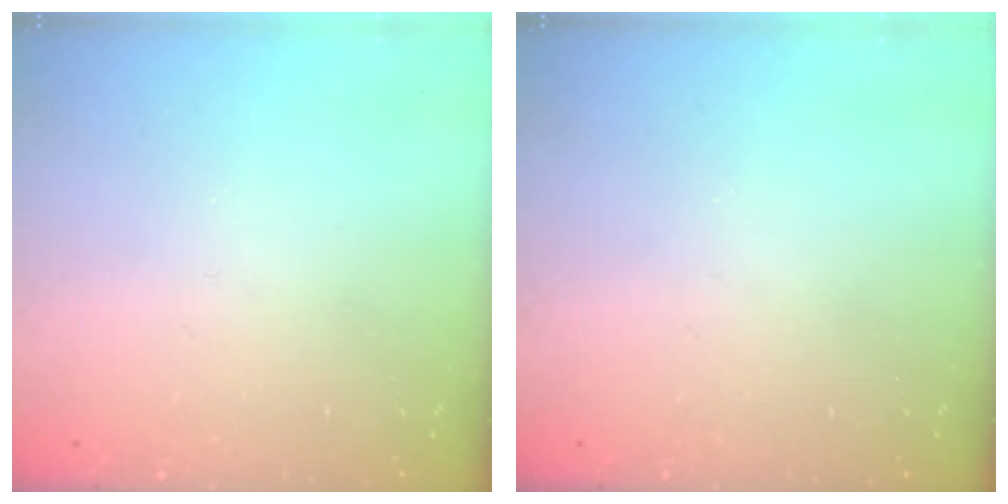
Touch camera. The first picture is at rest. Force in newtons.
{"total": 0.0}